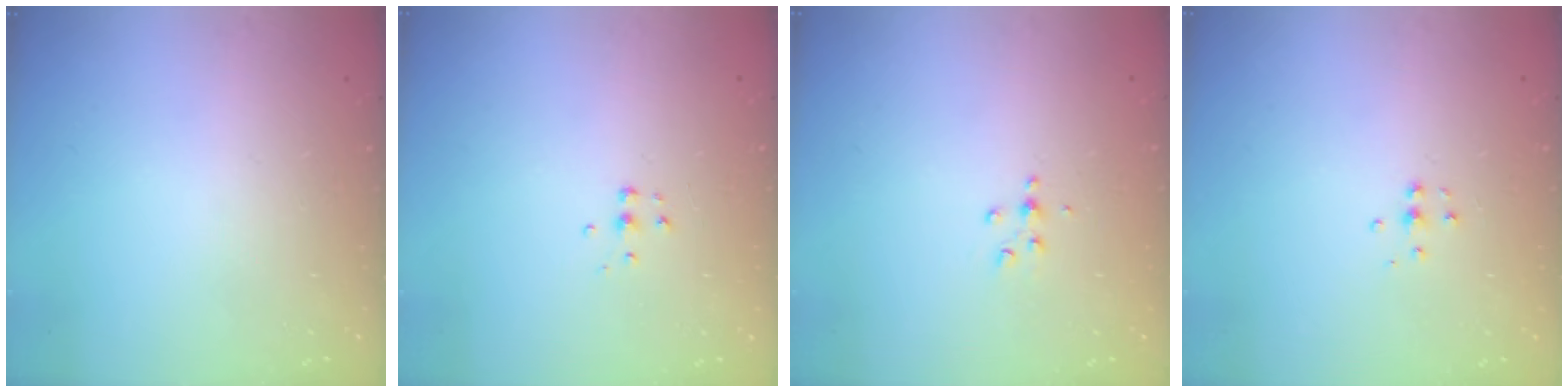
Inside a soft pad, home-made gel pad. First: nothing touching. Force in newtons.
{"total": 4.7, "press": 4.7, "slide": 0.4}
{"total": 4.2, "press": 4.1, "slide": 0.6}
{"total": 4.4, "press": 4.3, "slide": 0.3}